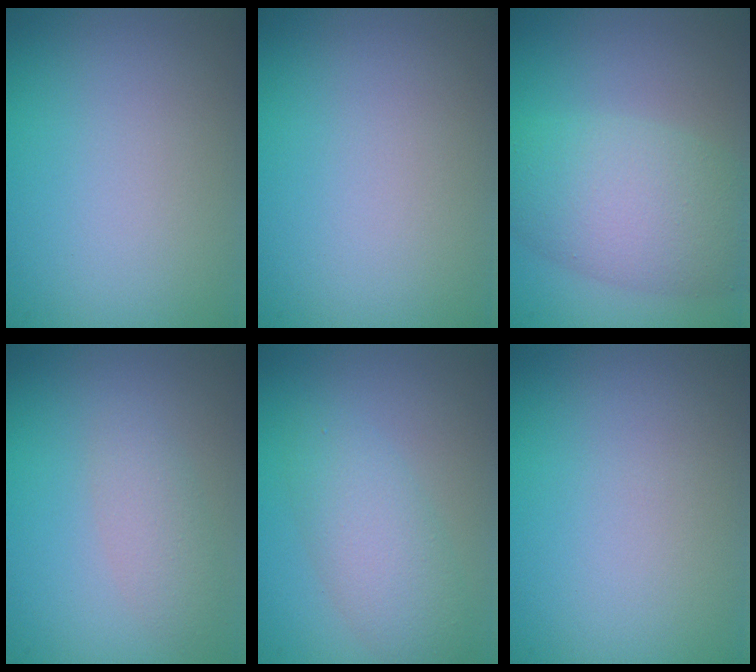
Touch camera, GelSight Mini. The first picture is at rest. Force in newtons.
{"total": 0.0}
{"total": 7.0, "press": 7.0, "slide": 0.2}
{"total": 2.1, "press": 2.1, "slide": 0.0}
{"total": 3.9, "press": 3.9, "slide": 0.1}
{"total": 0.0}